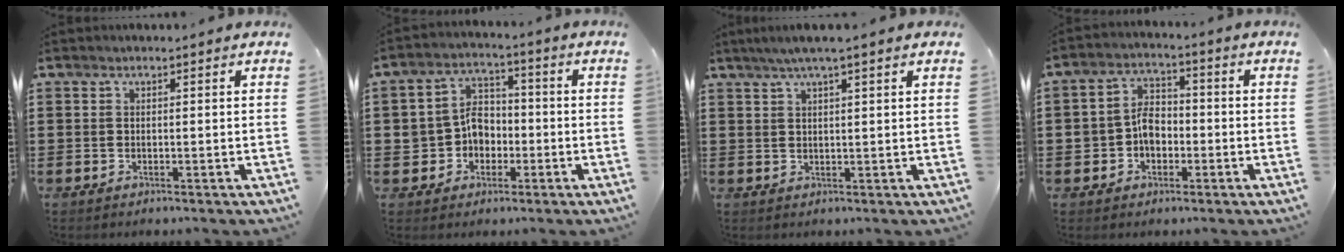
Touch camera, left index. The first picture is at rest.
{"total": 6.2, "force": [-1.5, 5.4, 2.6], "torque": [-0.070, 0.014, -0.029]}
{"total": 3.0, "force": [1.9, -0.1, 2.3], "torque": [-0.047, 0.002, 0.034]}
{"total": 4.9, "force": [-1.3, 3.7, 2.9], "torque": [-0.067, 0.010, -0.028]}